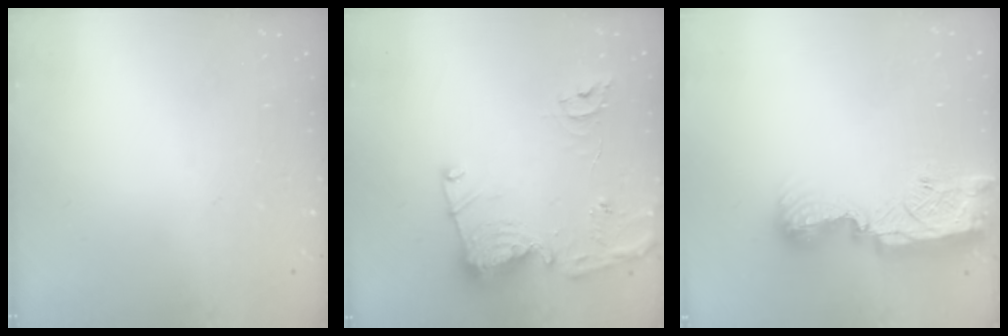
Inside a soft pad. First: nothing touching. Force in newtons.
{"total": 15.1, "press": 15.0, "slide": 1.6}
{"total": 12.8, "press": 12.7, "slide": 1.1}